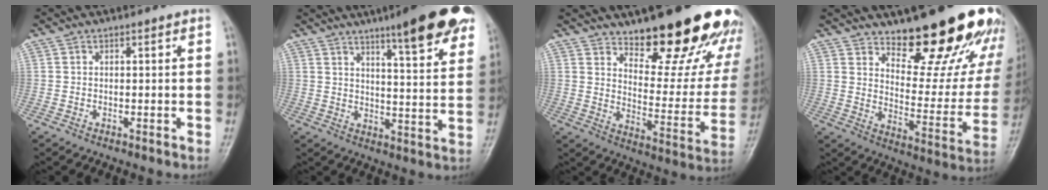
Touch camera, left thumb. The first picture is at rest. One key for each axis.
{"total": 16.6, "fx": 10.5, "fy": 3.0, "fz": 12.5, "tx": -0.139, "ty": -0.047, "tz": 0.139}
{"total": 22.8, "fx": 16.6, "fy": 7.7, "fz": 13.6, "tx": -0.129, "ty": -0.118, "tz": 0.228}
{"total": 22.5, "fx": 16.7, "fy": 8.0, "fz": 12.9, "tx": -0.119, "ty": -0.124, "tz": 0.228}